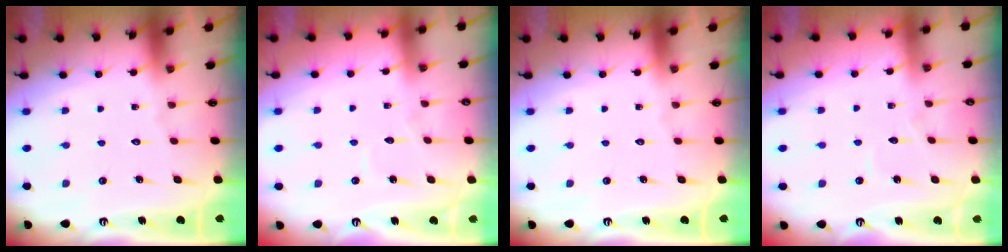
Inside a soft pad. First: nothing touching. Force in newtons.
{"total": 2.7, "press": 2.7, "slide": 0.3}
{"total": 0.0}
{"total": 2.7, "press": 2.7, "slide": 0.3}